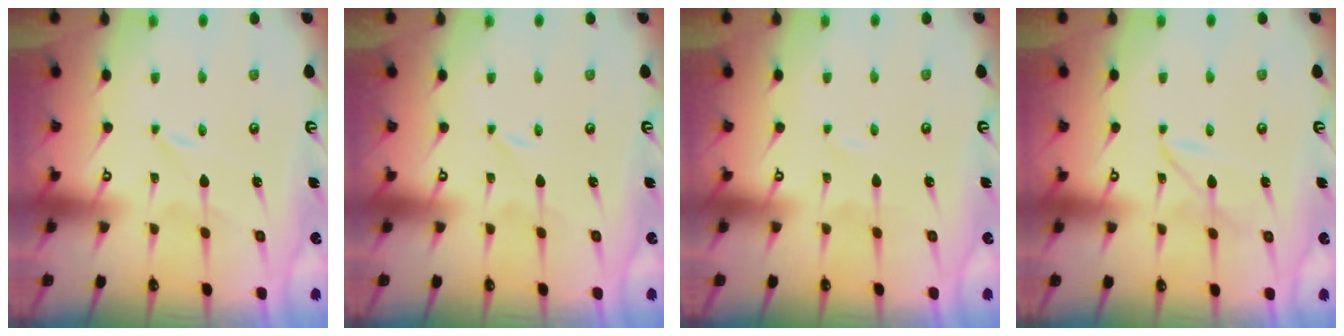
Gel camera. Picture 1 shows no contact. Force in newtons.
{"total": 0.0}
{"total": 1.6, "press": 1.6, "slide": 0.2}
{"total": 3.0, "press": 2.9, "slide": 0.3}